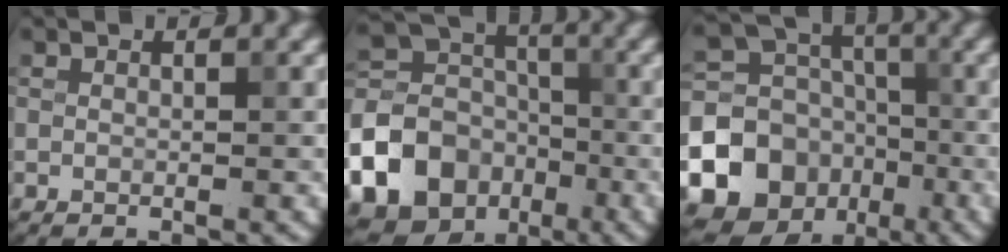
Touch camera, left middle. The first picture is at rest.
{"total": 16.4, "force": [-7.6, 13.6, 5.4], "torque": [-0.136, -0.041, -0.148]}
{"total": 16.2, "force": [-6.6, 14.0, 4.7], "torque": [-0.117, -0.041, -0.122]}